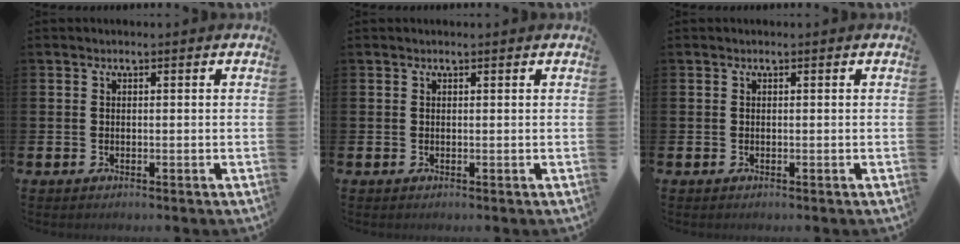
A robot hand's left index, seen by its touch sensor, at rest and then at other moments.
{"total": 0.0}
{"total": 0.0}